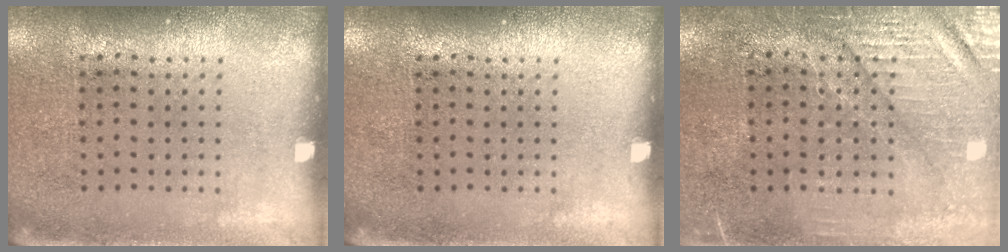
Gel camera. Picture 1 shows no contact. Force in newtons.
{"total": 0.0}
{"total": 3.4, "press": 3.1, "slide": 1.4}